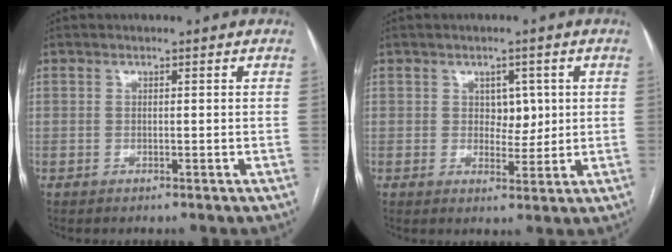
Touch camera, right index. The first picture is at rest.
{"total": 3.4, "force": [0.8, 2.3, 2.4], "torque": [-0.027, 0.002, 0.015]}